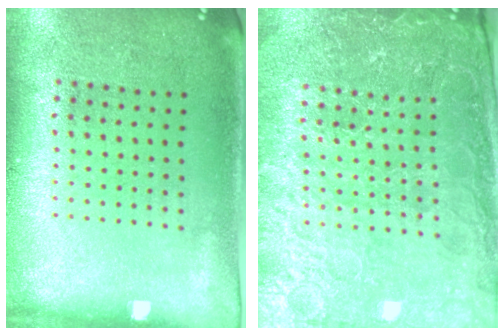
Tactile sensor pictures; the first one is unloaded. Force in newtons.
{"total": 4.6, "press": 4.4, "slide": 1.3}